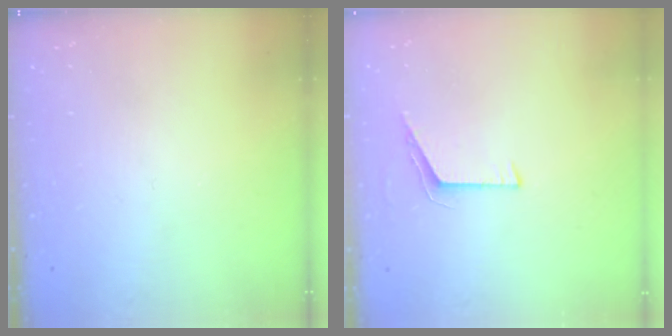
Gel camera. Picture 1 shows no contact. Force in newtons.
{"total": 6.1, "press": 6.0, "slide": 0.6}